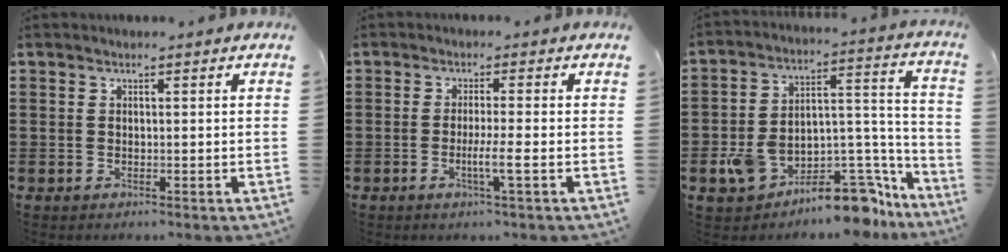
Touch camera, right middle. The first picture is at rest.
{"total": 3.7, "force": [-1.3, -0.1, 3.4], "torque": [-0.061, -0.008, -0.025]}
{"total": 10.7, "force": [-8.8, 3.6, 5.0], "torque": [-0.089, 0.030, -0.167]}